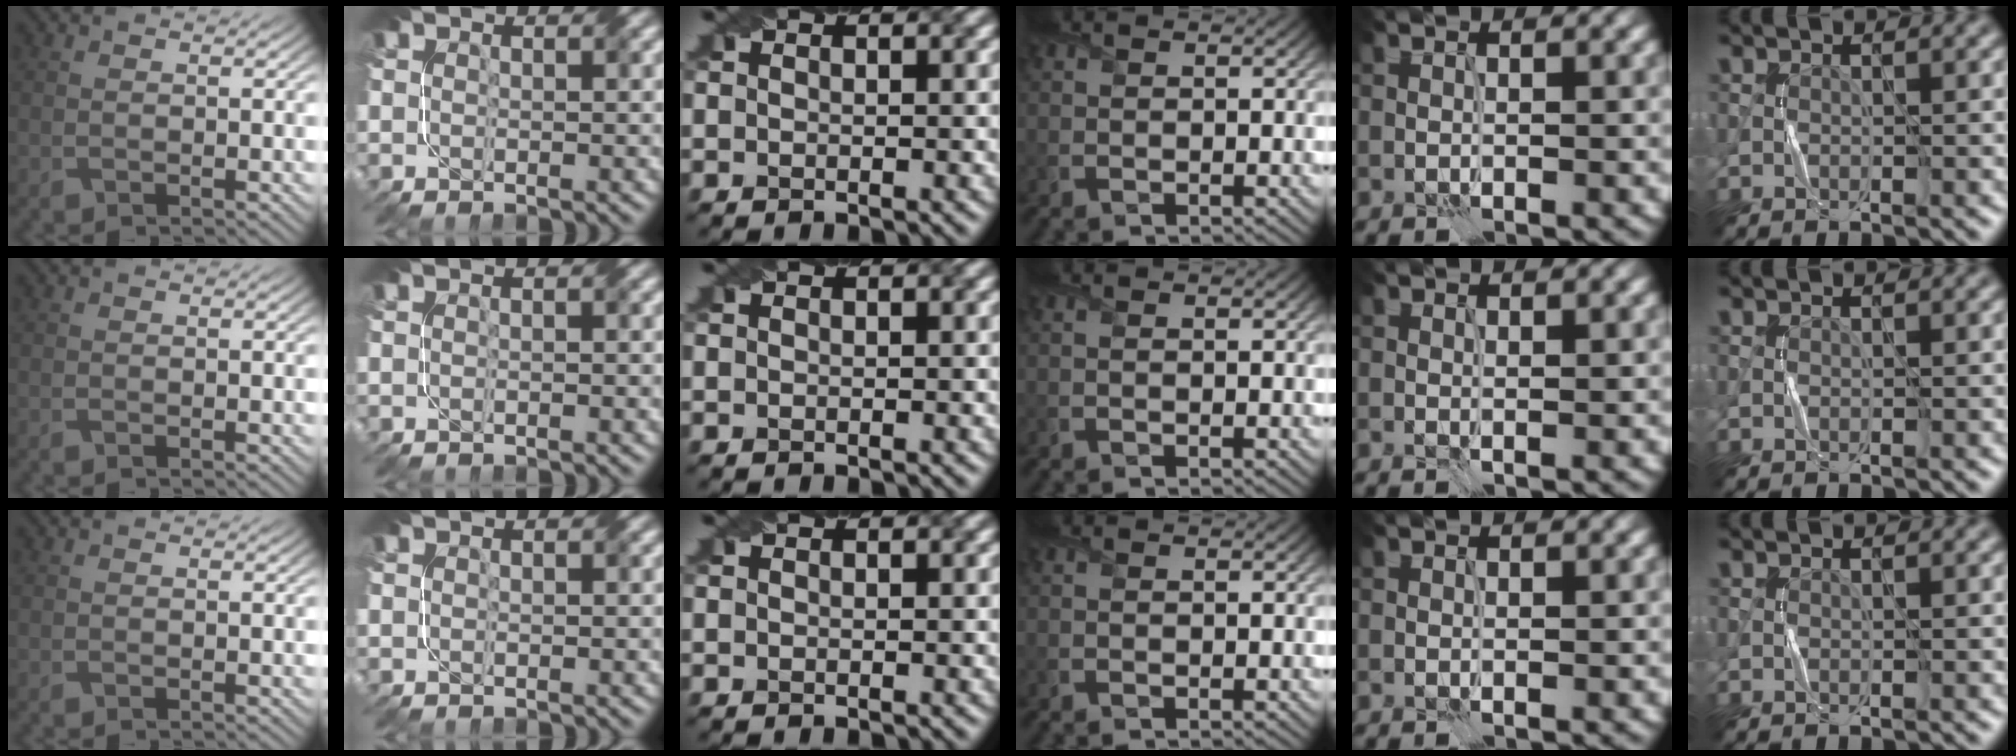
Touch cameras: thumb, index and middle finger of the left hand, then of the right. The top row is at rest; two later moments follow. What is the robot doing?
{"motion": "fold", "object": "napkin"}